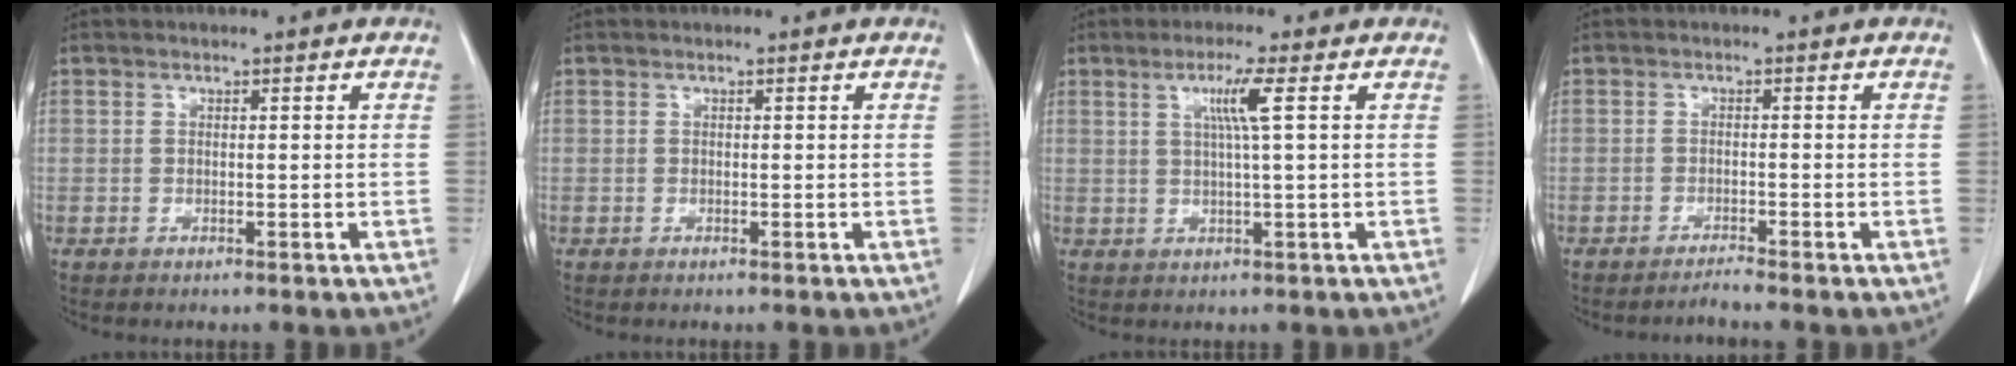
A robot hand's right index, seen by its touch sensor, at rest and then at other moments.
{"total": 0.0}
{"total": 4.2, "force": [1.3, -0.9, 3.8], "torque": [-0.075, -0.001, 0.025]}
{"total": 1.5, "force": [-1.4, -0.6, 0.2], "torque": [-0.002, -0.003, -0.024]}